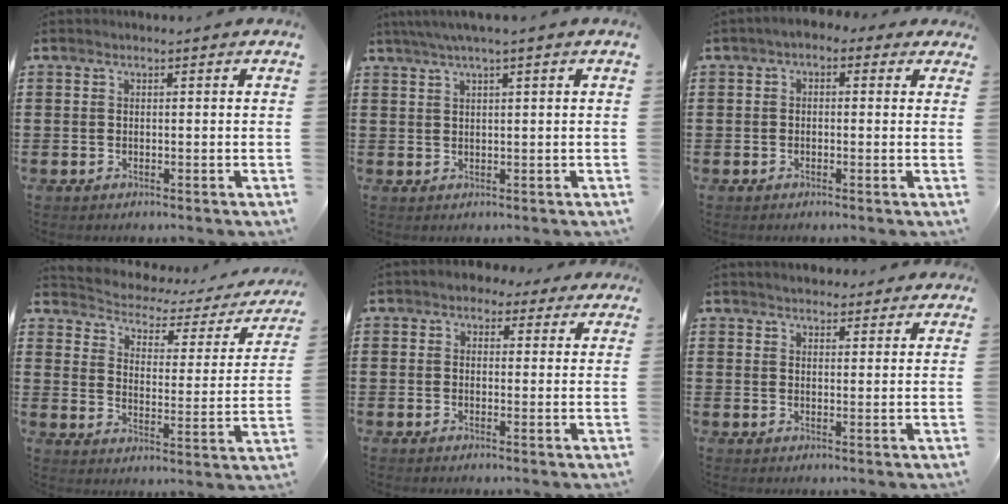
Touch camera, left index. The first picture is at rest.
{"total": 2.3, "force": [1.2, -0.2, 1.9], "torque": [-0.037, 0.000, 0.022]}
{"total": 1.6, "force": [-0.9, 0.9, 0.9], "torque": [-0.020, 0.007, -0.021]}
{"total": 2.6, "force": [2.3, 1.2, 0.7], "torque": [-0.034, -0.023, 0.029]}
{"total": 2.3, "force": [1.4, 1.7, 0.6], "torque": [-0.014, 0.007, 0.022]}
{"total": 2.7, "force": [2.7, 0.6, 0.1], "torque": [-0.008, -0.003, 0.051]}